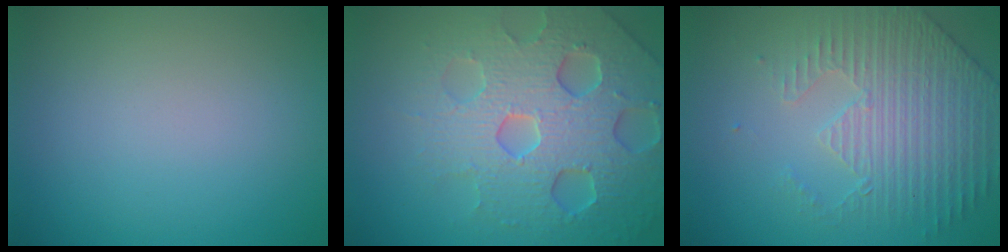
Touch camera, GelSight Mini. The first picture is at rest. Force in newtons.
{"total": 7.3, "press": 7.1, "slide": 1.5}
{"total": 4.4, "press": 3.5, "slide": 2.6}